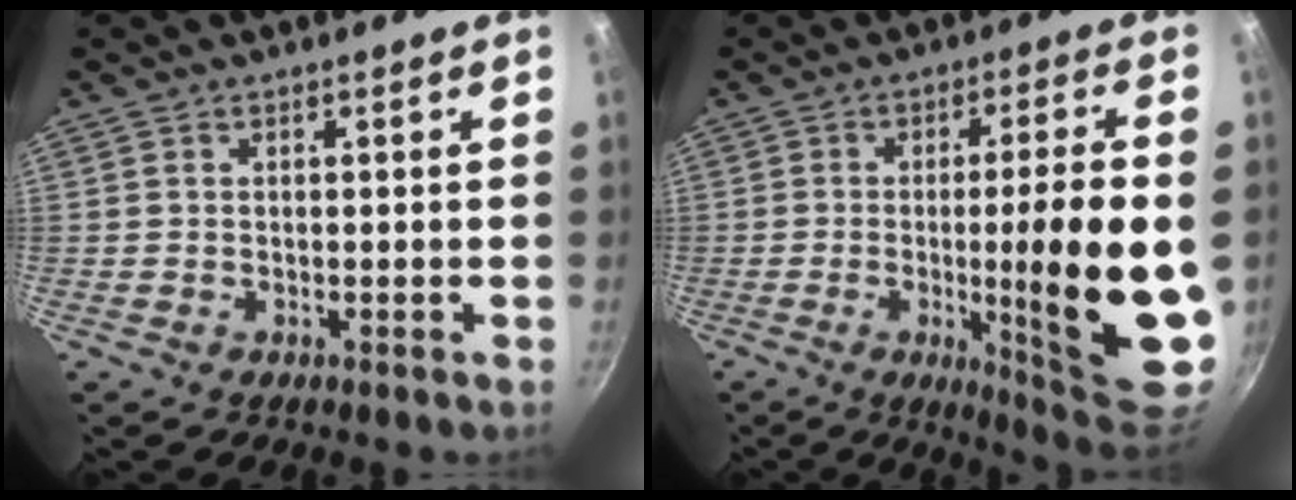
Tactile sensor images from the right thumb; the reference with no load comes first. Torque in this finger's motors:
{"motor_torque": [1.91, 3.10, 1.88, -0.28, 0.40]}